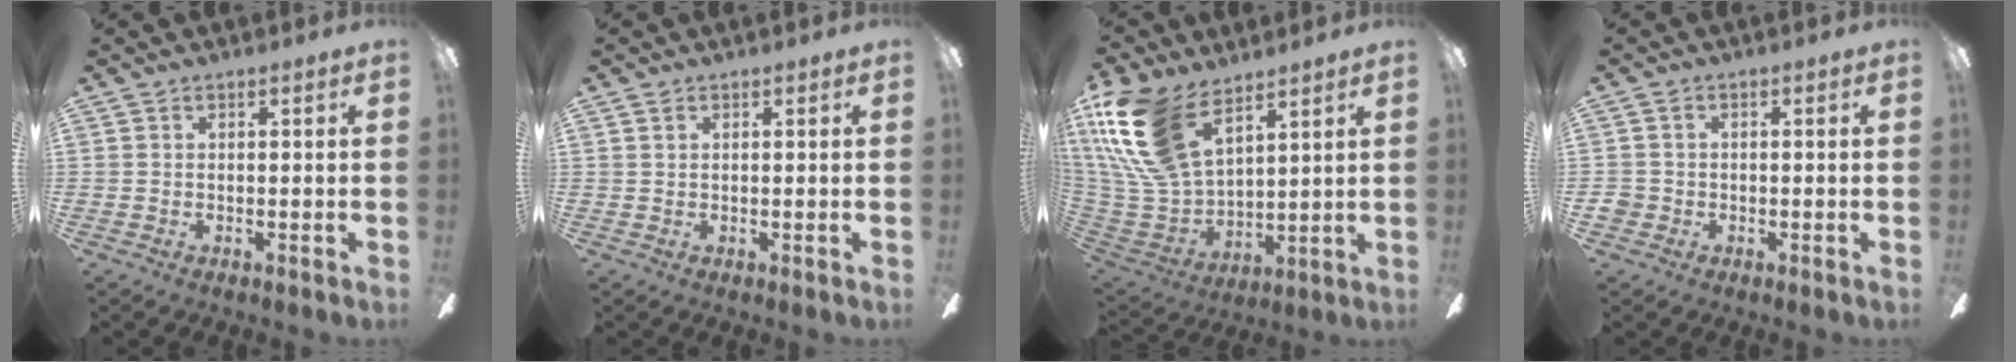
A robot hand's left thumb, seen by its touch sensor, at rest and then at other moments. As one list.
[{"total": 0.8, "force": [0.4, 0.6, 0.4], "torque": [-0.008, 0.004, 0.007]}, {"total": 21.7, "force": [12.3, 11.1, 14.0], "torque": [-0.336, -0.050, 0.222]}, {"total": 2.4, "force": [-1.0, 2.1, 0.7], "torque": [-0.010, 0.007, -0.019]}]